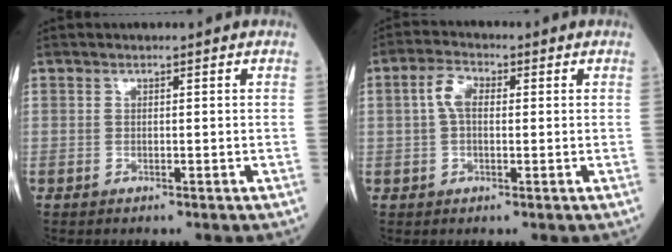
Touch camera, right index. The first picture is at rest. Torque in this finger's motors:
{"motor_torque": [0.79, 0.24, 0.24, 0.07]}